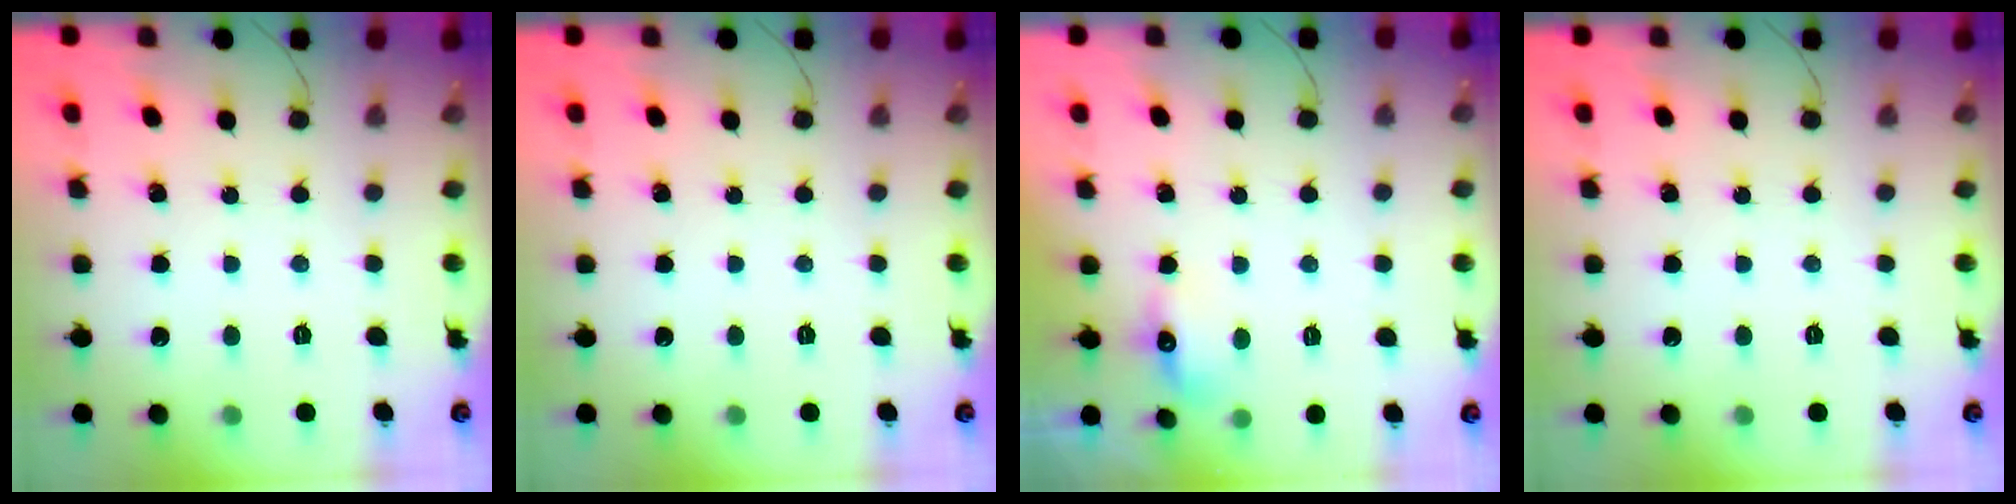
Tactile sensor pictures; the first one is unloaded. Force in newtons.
{"total": 0.0}
{"total": 6.2, "press": 6.1, "slide": 1.1}
{"total": 0.0}